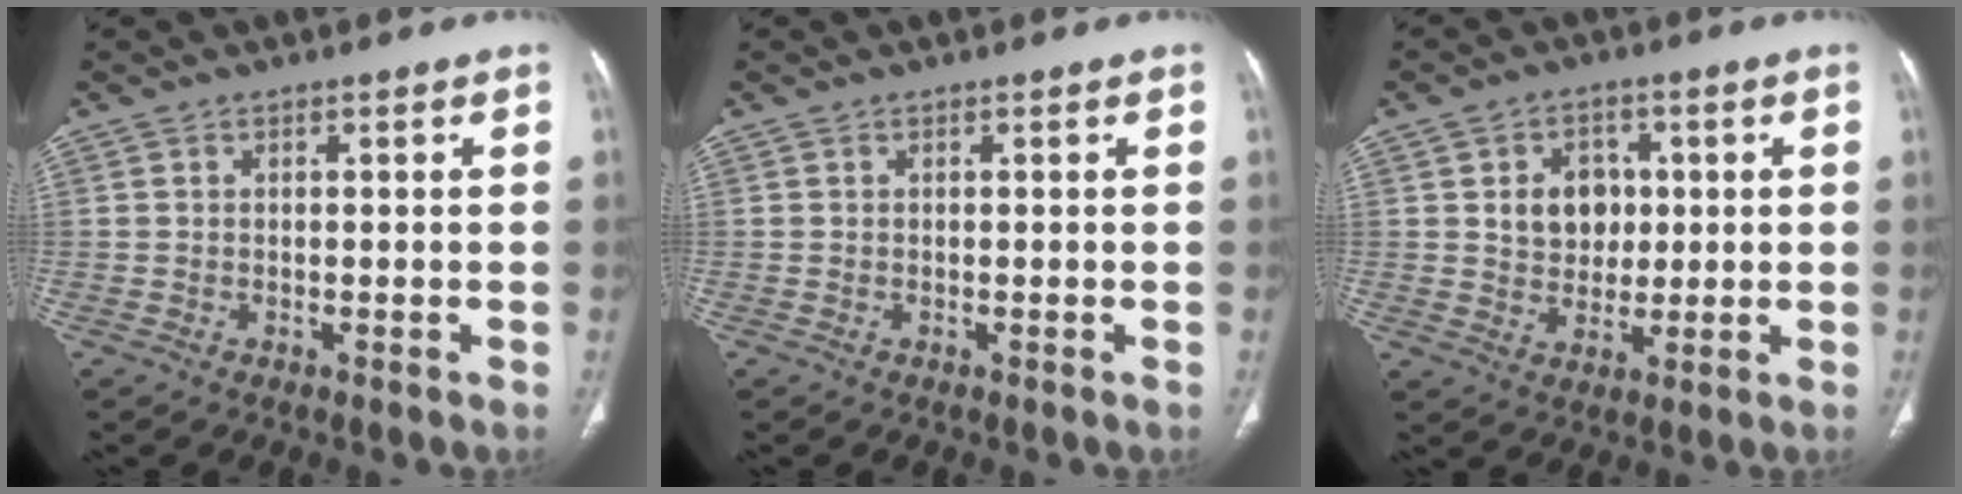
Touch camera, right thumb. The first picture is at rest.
{"total": 0.0}
{"total": 7.8, "force": [1.5, 6.3, 4.3], "torque": [-0.030, -0.004, 0.028]}